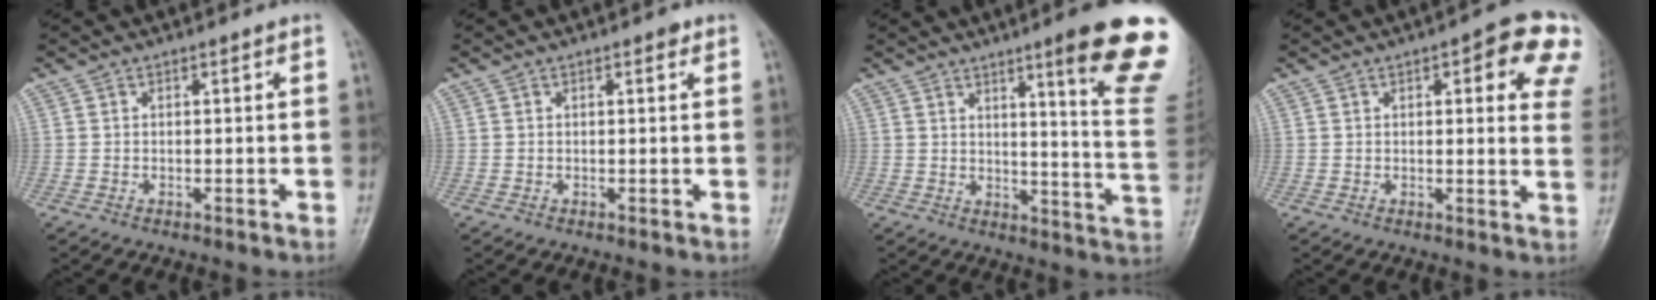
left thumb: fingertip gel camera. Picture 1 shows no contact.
{"total": 0.8, "force": [0.5, 0.4, 0.6], "torque": [-0.007, -0.001, 0.004]}
{"total": 18.5, "force": [11.0, 1.5, 14.7], "torque": [-0.161, -0.064, 0.137]}
{"total": 12.7, "force": [5.2, 4.0, 10.8], "torque": [-0.091, -0.013, 0.050]}